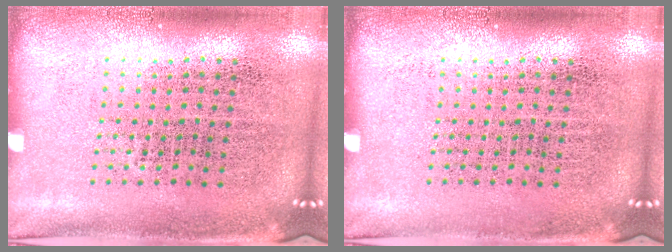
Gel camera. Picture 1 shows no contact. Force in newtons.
{"total": 0.0}